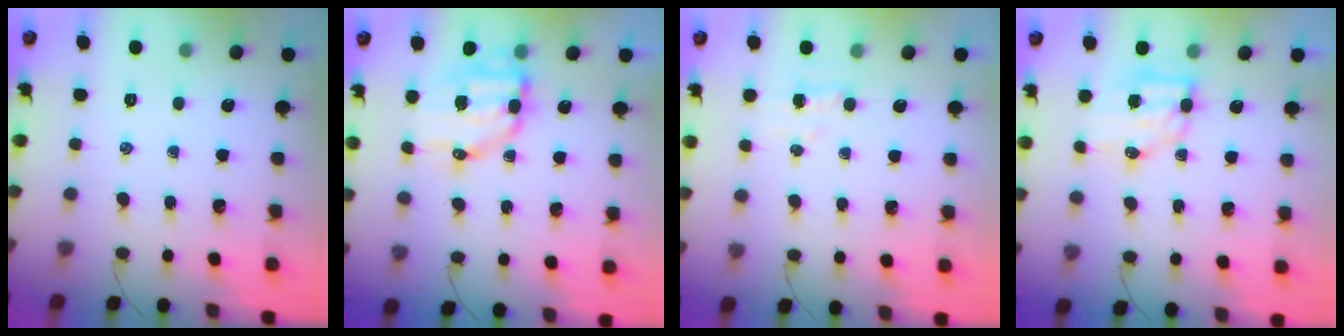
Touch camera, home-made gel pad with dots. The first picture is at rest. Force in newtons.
{"total": 9.9, "press": 9.8, "slide": 1.8}
{"total": 2.5, "press": 2.3, "slide": 0.8}
{"total": 7.3, "press": 7.1, "slide": 1.4}